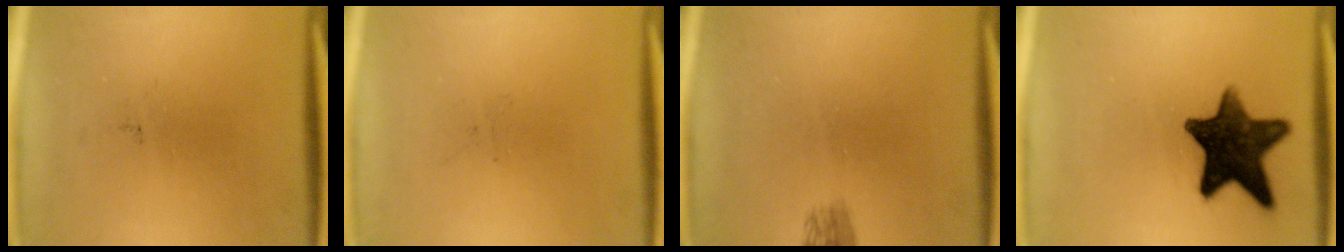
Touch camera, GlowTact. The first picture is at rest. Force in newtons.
{"total": 0.0}
{"total": 1.6}
{"total": 13.9}